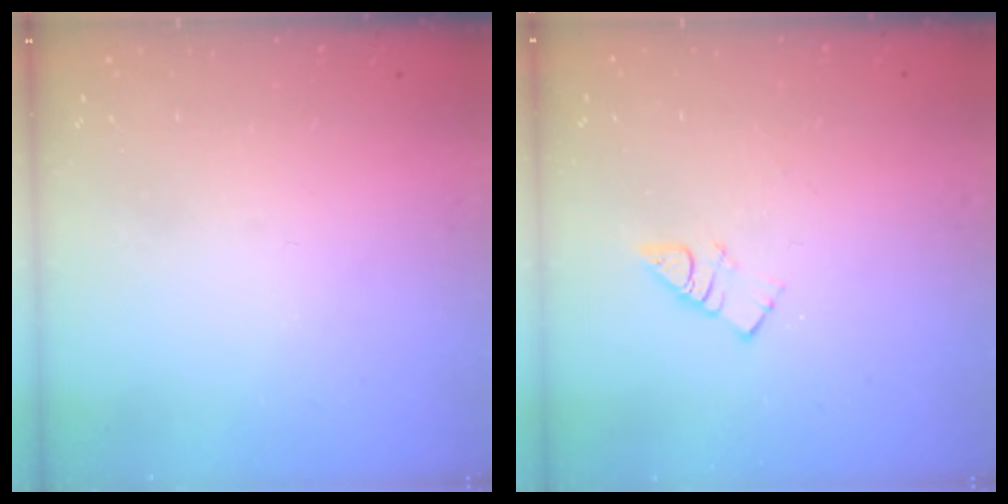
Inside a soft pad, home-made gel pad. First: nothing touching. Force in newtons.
{"total": 3.9, "press": 3.9, "slide": 0.3}